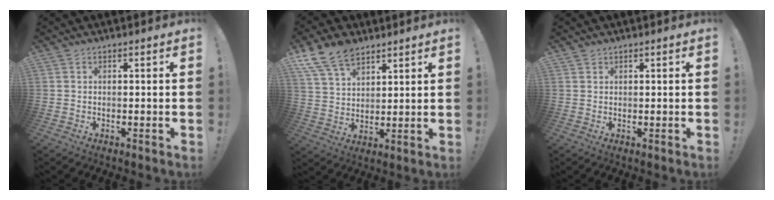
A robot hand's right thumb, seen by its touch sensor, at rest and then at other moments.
{"total": 12.1, "force": [8.7, 6.8, 4.8], "torque": [-0.094, -0.048, 0.171]}
{"total": 0.6, "force": [0.5, 0.2, 0.2], "torque": [-0.003, 0.000, 0.010]}